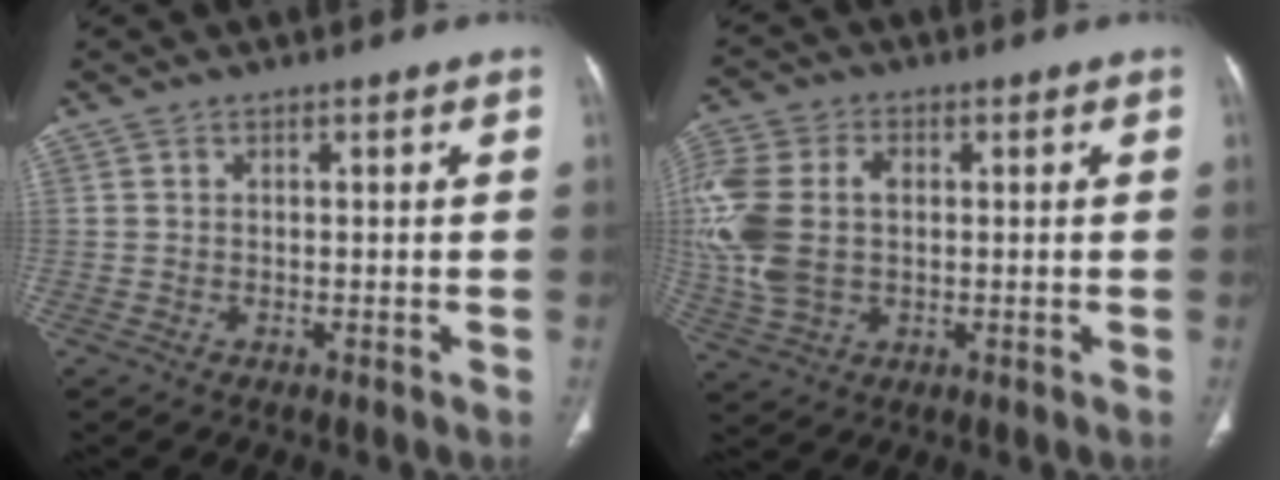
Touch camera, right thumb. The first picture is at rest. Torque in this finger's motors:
{"motor_torque": [0.99, 2.21, 1.65, -0.05, 0.71]}